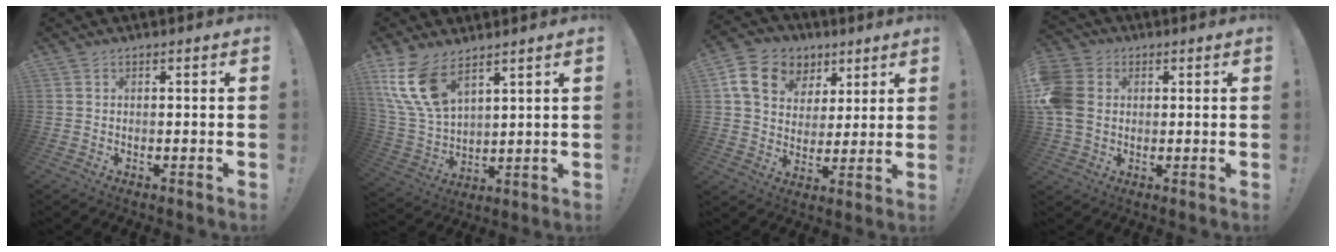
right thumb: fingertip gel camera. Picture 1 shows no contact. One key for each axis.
{"total": 14.5, "fx": 8.8, "fy": 7.2, "fz": 9.1, "tx": -0.207, "ty": -0.043, "tz": 0.169}
{"total": 14.7, "fx": 6.8, "fy": 11.1, "fz": 6.9, "tx": -0.104, "ty": -0.024, "tz": 0.133}
{"total": 11.0, "fx": 0.5, "fy": 9.0, "fz": 6.3, "tx": -0.133, "ty": 0.011, "tz": 0.015}